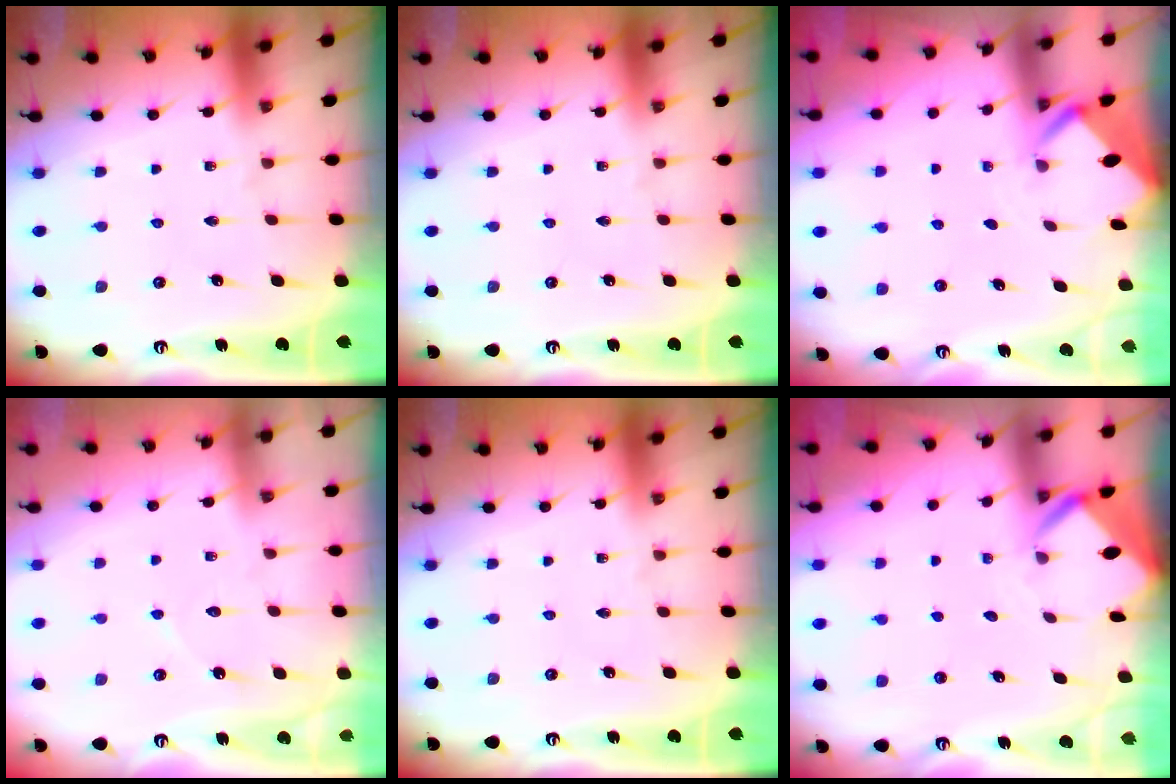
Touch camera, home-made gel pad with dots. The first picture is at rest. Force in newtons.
{"total": 0.0}
{"total": 2.2, "press": 2.2, "slide": 0.1}
{"total": 4.8, "press": 4.8, "slide": 0.4}
{"total": 0.0}
{"total": 3.2, "press": 3.2, "slide": 0.2}